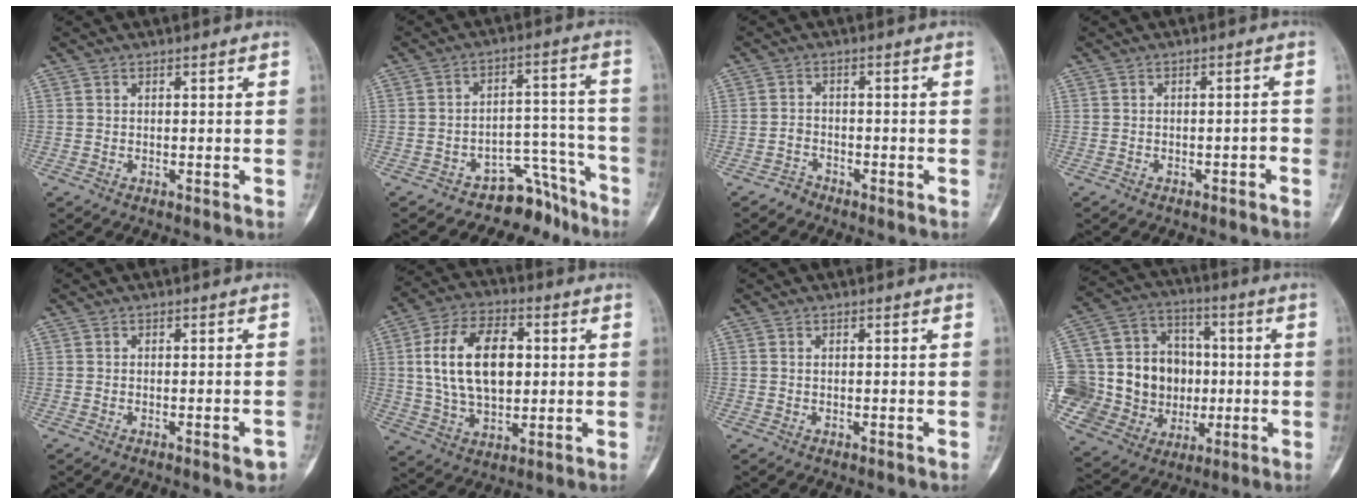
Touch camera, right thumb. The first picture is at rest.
{"total": 8.6, "force": [-7.5, 4.3, 0.6], "torque": [0.040, 0.127, -0.113]}
{"total": 2.3, "force": [-1.9, 1.3, -0.3], "torque": [0.009, 0.009, -0.038]}
{"total": 1.7, "force": [-1.0, 1.0, 0.9], "torque": [-0.007, 0.017, -0.014]}
{"total": 2.3, "force": [-1.2, 0.9, 1.8], "torque": [-0.014, 0.010, -0.014]}
{"total": 16.7, "force": [2.3, 10.2, 13.0], "torque": [-0.208, 0.005, 0.042]}
{"total": 0.0}
{"total": 27.5, "force": [-2.1, 22.6, 15.5], "torque": [-0.312, 0.056, -0.015]}